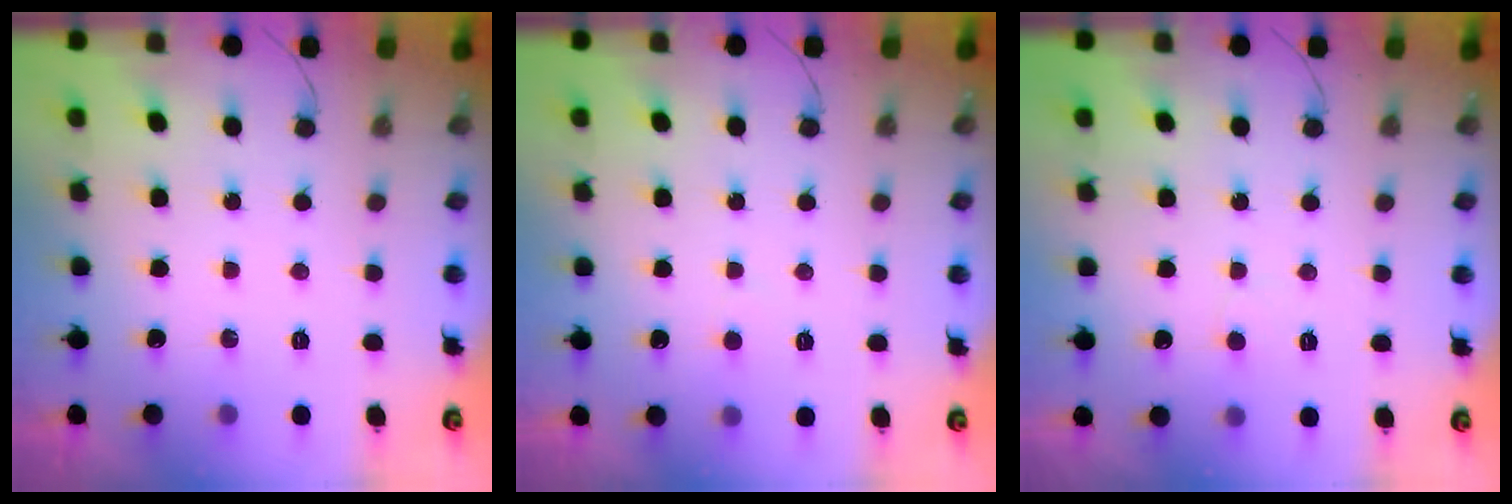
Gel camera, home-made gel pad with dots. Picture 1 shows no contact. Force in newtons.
{"total": 3.0, "press": 3.0, "slide": 0.4}
{"total": 4.7, "press": 4.7, "slide": 0.6}